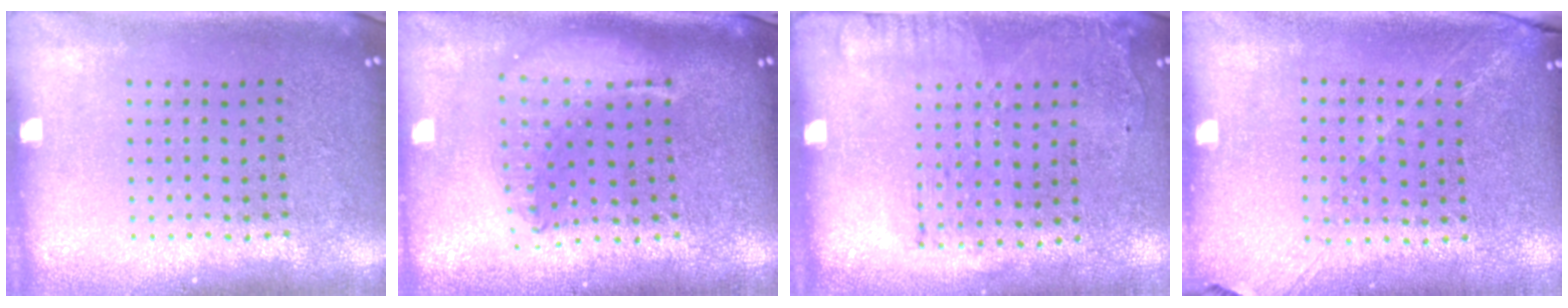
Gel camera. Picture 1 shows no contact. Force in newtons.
{"total": 1.9, "press": 1.6, "slide": 1.1}
{"total": 1.8, "press": 1.2, "slide": 1.3}
{"total": 1.2, "press": 1.0, "slide": 0.7}